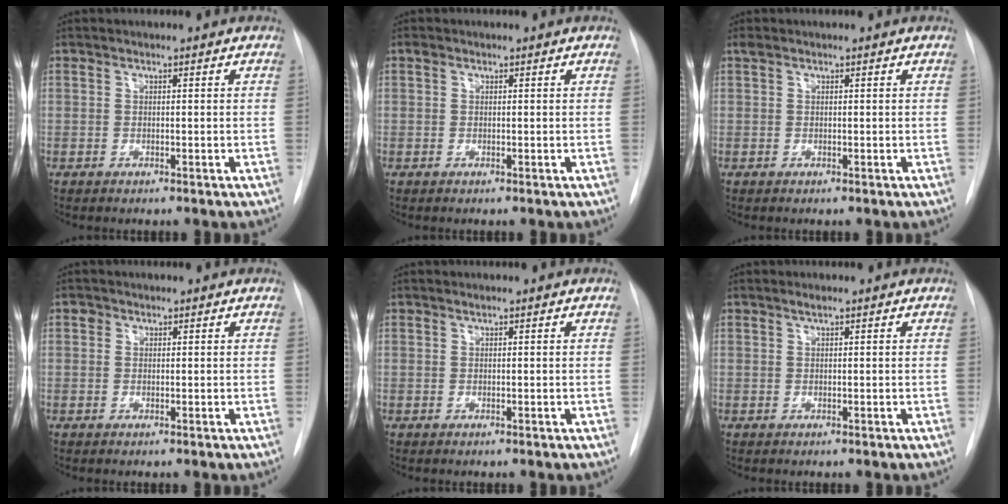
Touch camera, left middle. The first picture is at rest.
{"total": 0.6, "force": [0.3, 0.4, 0.2], "torque": [-0.008, 0.012, 0.004]}
{"total": 0.7, "force": [0.5, 0.2, 0.4], "torque": [-0.016, 0.019, 0.013]}
{"total": 0.8, "force": [0.4, 0.7, 0.1], "torque": [0.004, 0.005, 0.003]}
{"total": 0.0}
{"total": 0.6, "force": [0.5, 0.0, 0.4], "torque": [-0.010, 0.002, 0.009]}